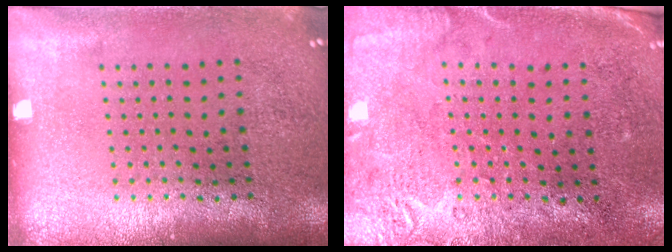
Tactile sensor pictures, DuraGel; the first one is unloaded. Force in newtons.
{"total": 2.8, "press": 2.3, "slide": 1.5}